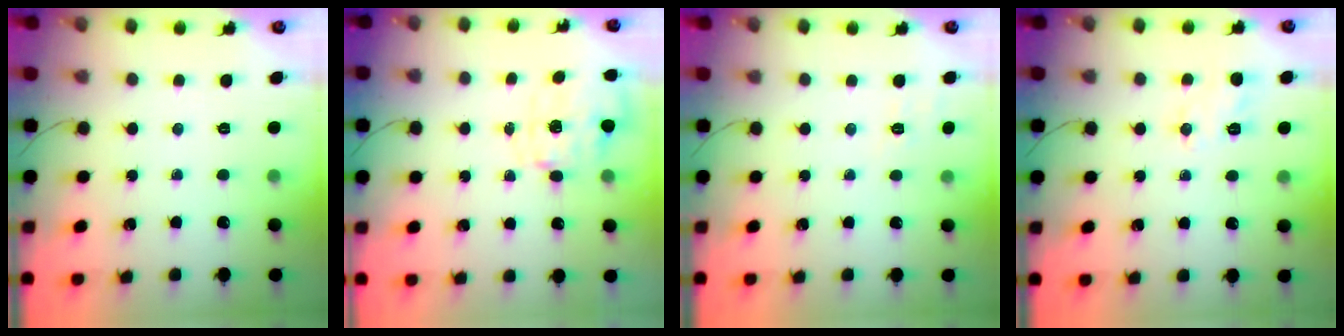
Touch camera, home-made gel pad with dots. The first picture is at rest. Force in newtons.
{"total": 2.9, "press": 2.7, "slide": 0.9}
{"total": 6.5, "press": 6.3, "slide": 1.7}
{"total": 3.4, "press": 3.1, "slide": 1.4}